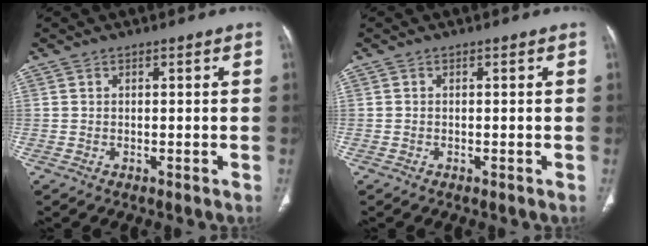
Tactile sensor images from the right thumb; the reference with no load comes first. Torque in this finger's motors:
{"motor_torque": [0.91, 0.72, -0.17, -0.17, 0.00]}